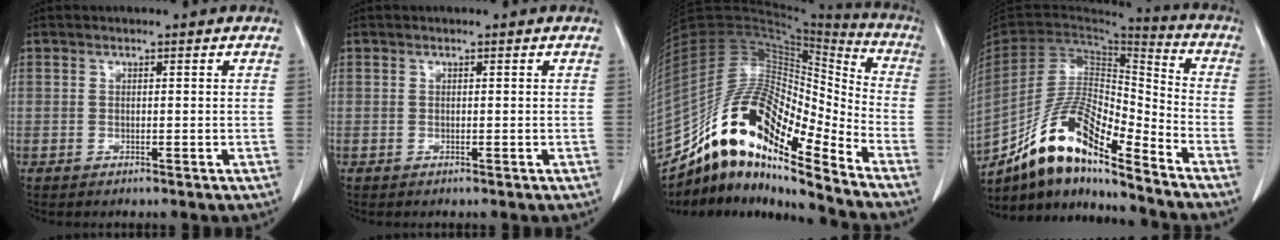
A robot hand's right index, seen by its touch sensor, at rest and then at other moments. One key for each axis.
{"total": 0.0}
{"total": 19.1, "fx": -14.3, "fy": 3.6, "fz": 12.1, "tx": -0.235, "ty": 0.041, "tz": -0.262}
{"total": 15.9, "fx": -12.1, "fy": 2.8, "fz": 9.8, "tx": -0.184, "ty": 0.017, "tz": -0.220}